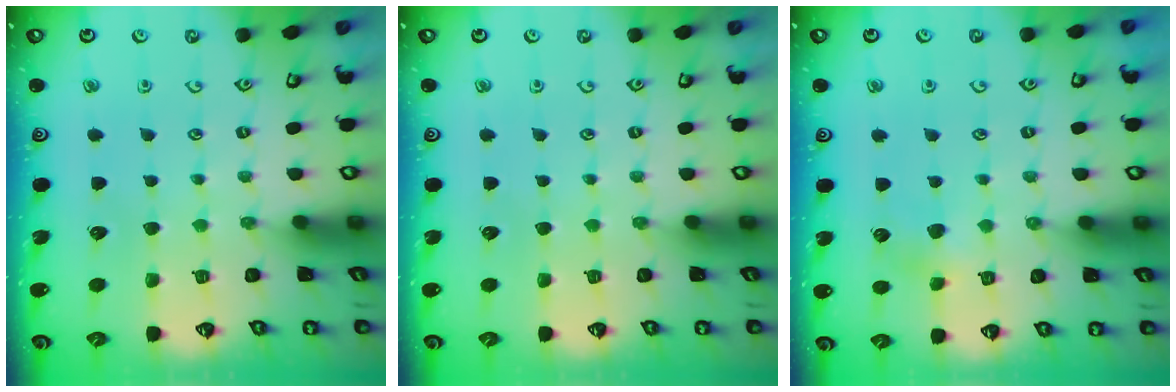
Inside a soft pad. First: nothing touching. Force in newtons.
{"total": 0.0}
{"total": 4.4, "press": 4.2, "slide": 1.0}